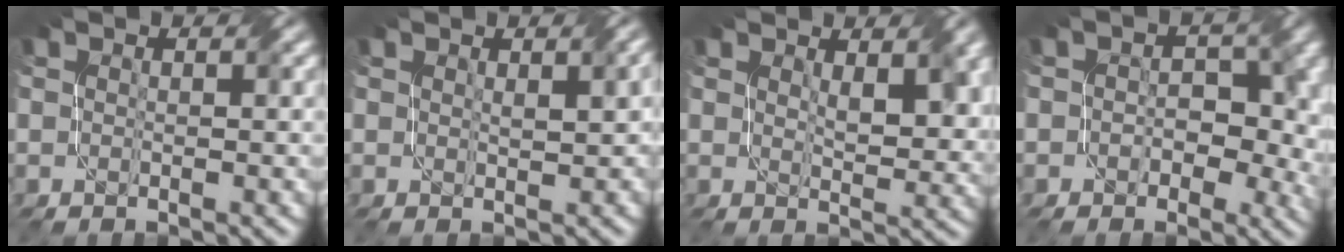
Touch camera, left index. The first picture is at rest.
{"total": 1.8, "force": [0.7, 0.7, 1.6], "torque": [-0.018, 0.006, 0.021]}
{"total": 3.4, "force": [1.8, 1.4, 2.6], "torque": [-0.039, 0.001, 0.040]}
{"total": 4.2, "force": [-0.4, 3.2, 2.8], "torque": [-0.016, 0.000, -0.008]}